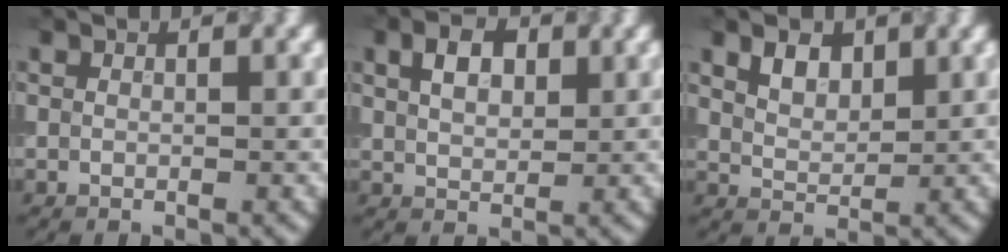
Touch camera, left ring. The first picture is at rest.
{"total": 3.2, "force": [1.2, 2.0, 2.2], "torque": [-0.042, 0.006, 0.020]}
{"total": 2.5, "force": [1.5, 1.5, 1.4], "torque": [-0.027, 0.001, 0.029]}